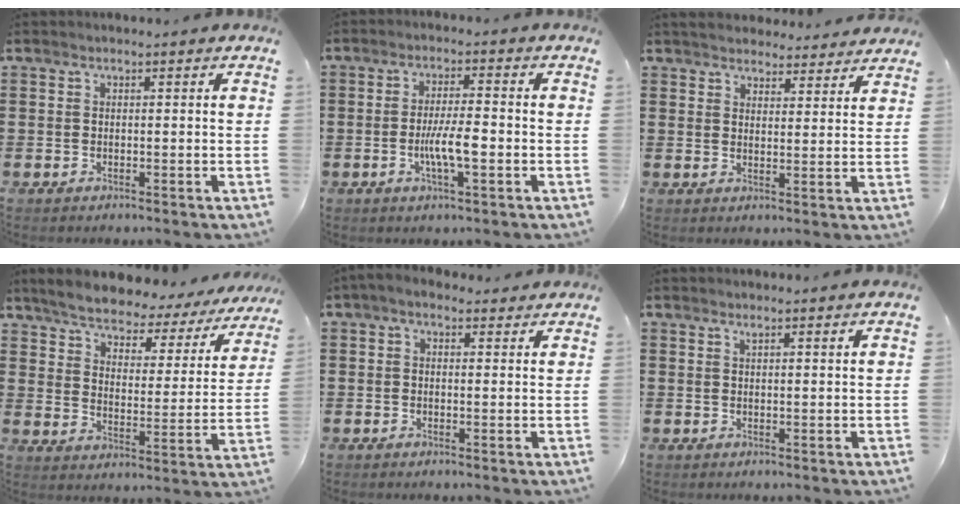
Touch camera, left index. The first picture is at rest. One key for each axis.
{"total": 5.9, "fx": -1.4, "fy": 1.3, "fz": 5.6, "tx": -0.108, "ty": 0.001, "tz": -0.030}
{"total": 3.5, "fx": 3.5, "fy": 0.5, "fz": -0.1, "tx": -0.011, "ty": -0.012, "tz": 0.063}
{"total": 4.7, "fx": 4.5, "fy": 1.0, "fz": 1.0, "tx": -0.048, "ty": -0.035, "tz": 0.071}
{"total": 1.6, "fx": 0.7, "fy": 1.1, "fz": 0.9, "tx": -0.020, "ty": 0.008, "tz": 0.012}
{"total": 1.3, "fx": 0.9, "fy": 0.1, "fz": 0.8, "tx": -0.017, "ty": 0.000, "tz": 0.018}